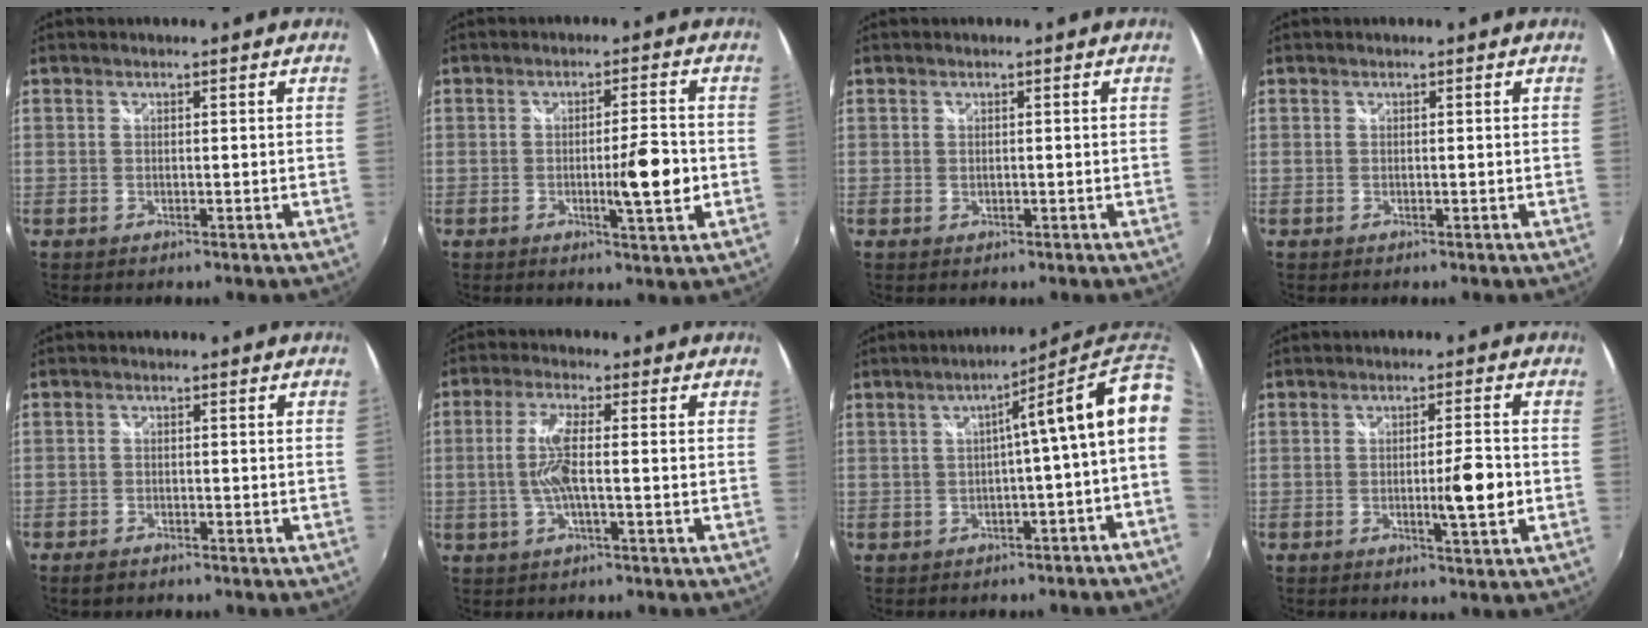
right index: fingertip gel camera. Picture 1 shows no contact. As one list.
[{"total": 6.7, "force": [-1.3, 0.3, 6.6], "torque": [-0.106, -0.006, -0.016]}, {"total": 0.0}, {"total": 0.0}, {"total": 2.3, "force": [-2.0, 1.0, 0.8], "torque": [-0.027, -0.001, -0.037]}, {"total": 6.3, "force": [-0.6, 0.7, 6.2], "torque": [-0.128, 0.004, -0.008]}, {"total": 10.4, "force": [4.0, -0.5, 9.6], "torque": [-0.125, 0.003, 0.047]}, {"total": 5.6, "force": [-1.1, 0.1, 5.5], "torque": [-0.089, -0.004, -0.014]}]